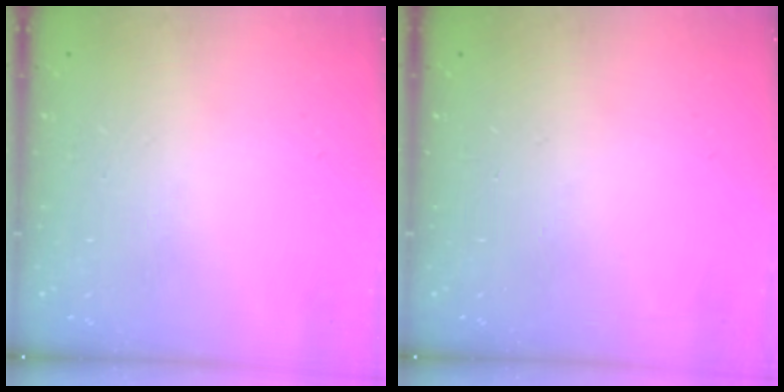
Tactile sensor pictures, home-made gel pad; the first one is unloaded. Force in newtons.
{"total": 0.0}